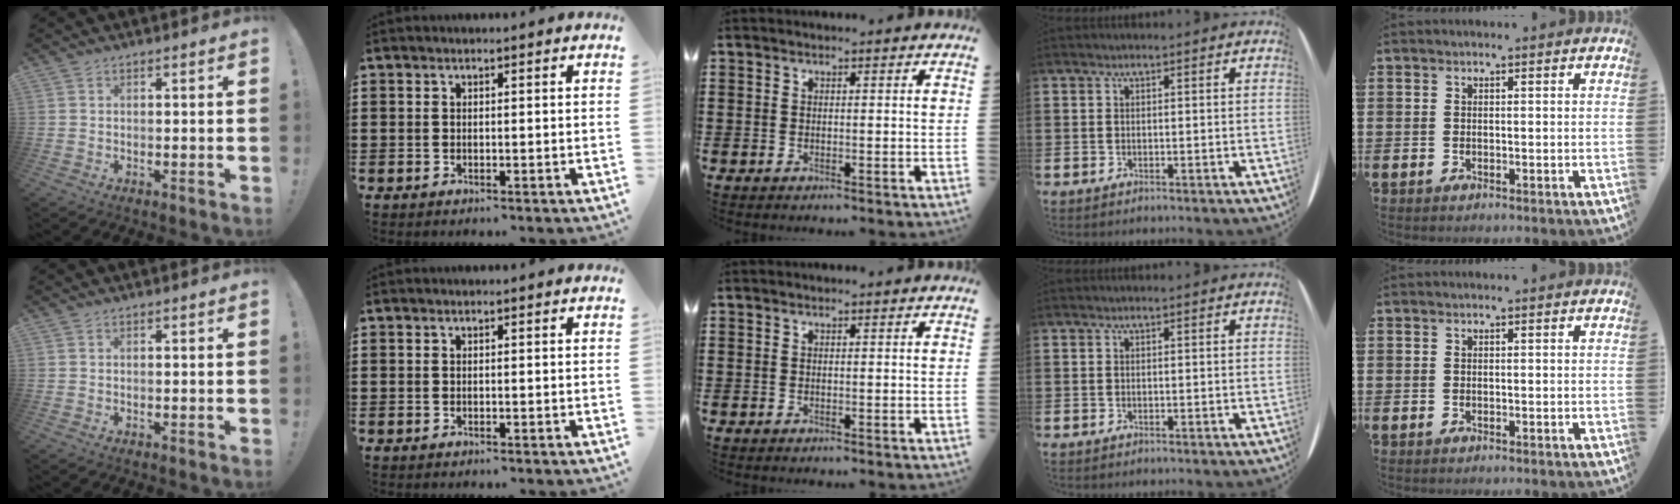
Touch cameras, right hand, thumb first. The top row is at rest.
{}